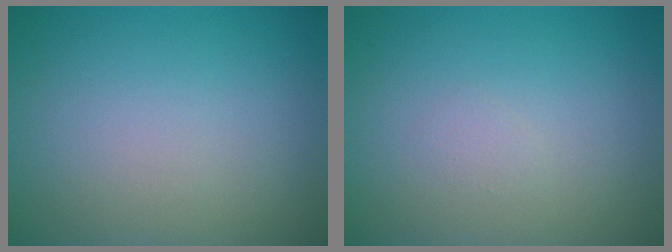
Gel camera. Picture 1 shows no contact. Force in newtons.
{"total": 0.6, "press": 0.6, "slide": 0.0}